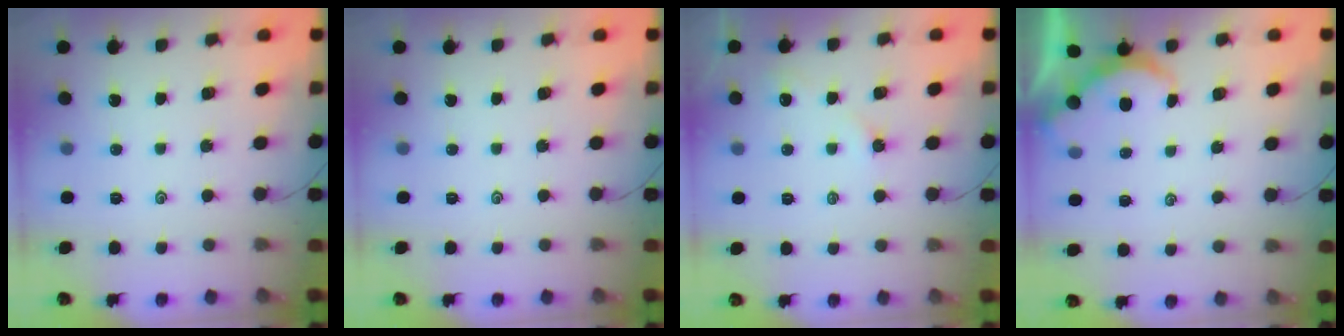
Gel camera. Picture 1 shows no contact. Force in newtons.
{"total": 0.0}
{"total": 4.6, "press": 4.6, "slide": 0.4}
{"total": 2.7, "press": 2.7, "slide": 0.3}